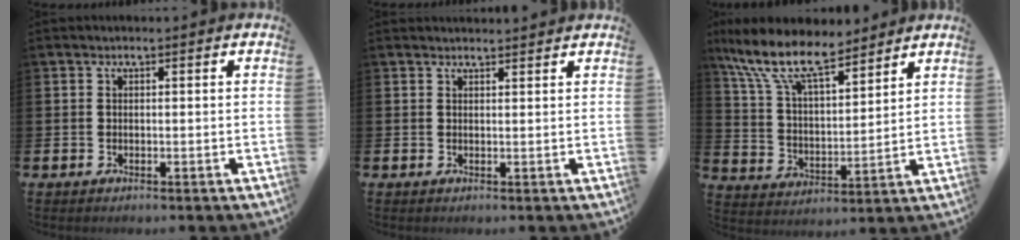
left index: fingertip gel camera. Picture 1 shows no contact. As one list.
[{"total": 1.4, "force": [1.4, 0.0, 0.0], "torque": [0.012, -0.010, 0.023]}, {"total": 11.3, "force": [9.1, 3.6, 5.6], "torque": [-0.146, -0.041, 0.164]}]